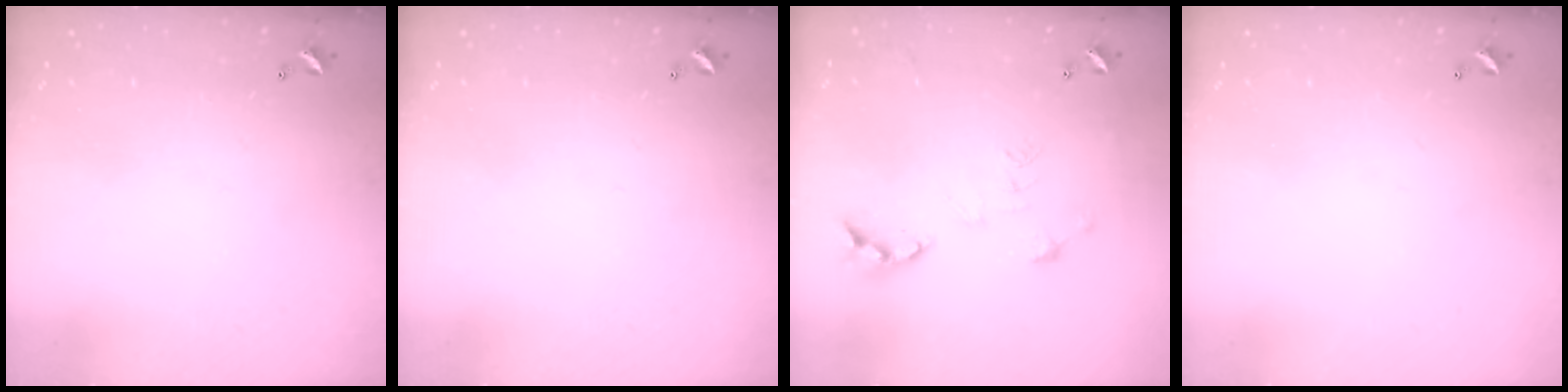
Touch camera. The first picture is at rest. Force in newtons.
{"total": 0.0}
{"total": 2.4, "press": 1.9, "slide": 1.5}
{"total": 0.0}